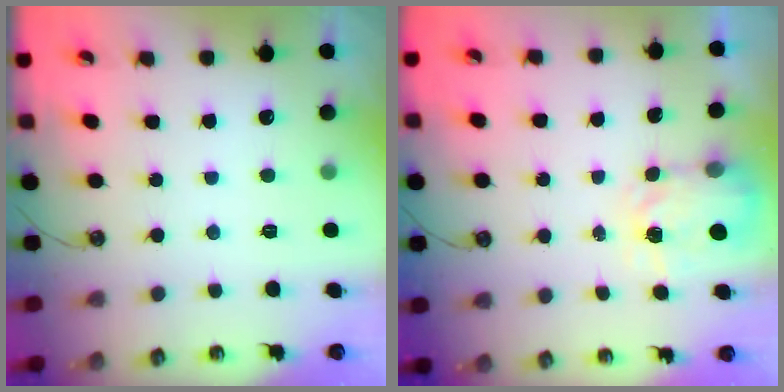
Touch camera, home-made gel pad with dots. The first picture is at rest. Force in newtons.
{"total": 3.8, "press": 3.7, "slide": 0.6}